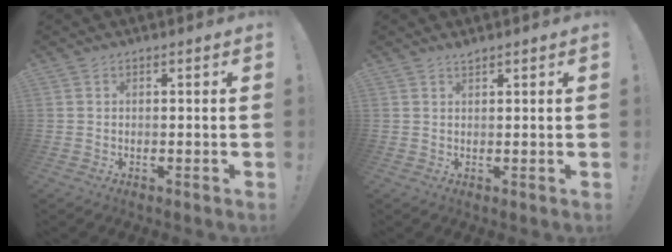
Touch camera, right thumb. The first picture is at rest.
{"total": 1.3, "force": [1.3, 0.0, 0.3], "torque": [-0.002, -0.005, 0.022]}